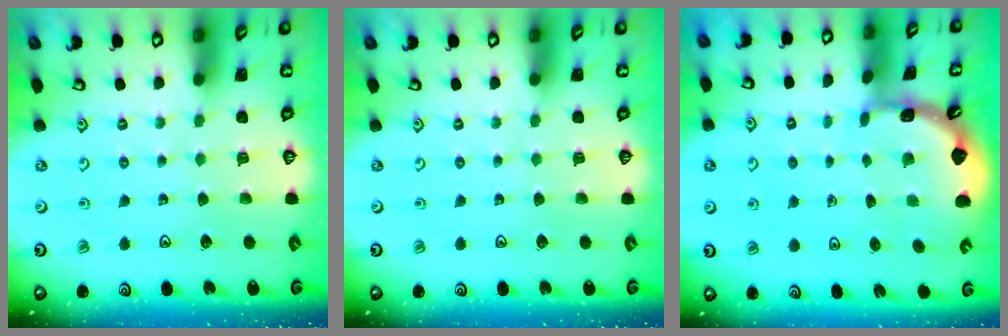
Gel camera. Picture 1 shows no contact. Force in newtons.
{"total": 0.0}
{"total": 1.8, "press": 1.8, "slide": 0.1}